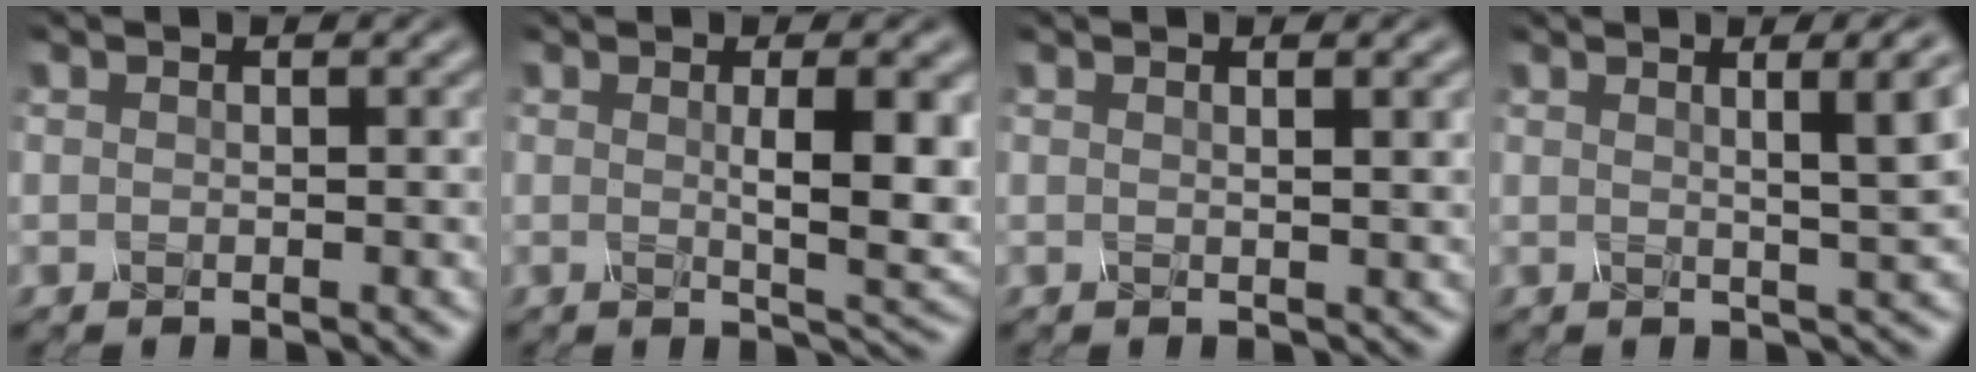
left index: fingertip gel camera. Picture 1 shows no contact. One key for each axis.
{"total": 6.0, "fx": 0.5, "fy": 1.3, "fz": 5.8, "tx": -0.080, "ty": -0.003, "tz": 0.012}
{"total": 2.6, "fx": 0.9, "fy": 0.9, "fz": 2.3, "tx": -0.020, "ty": 0.005, "tz": 0.005}
{"total": 6.8, "fx": 2.4, "fy": 2.0, "fz": 6.0, "tx": -0.042, "ty": 0.024, "tz": 0.022}